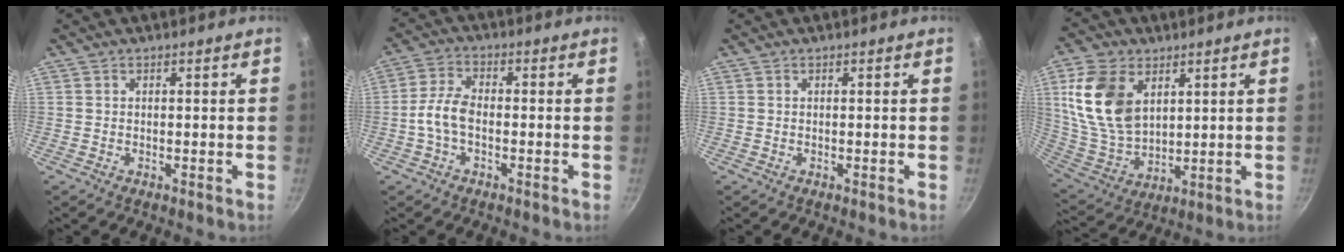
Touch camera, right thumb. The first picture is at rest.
{"total": 5.7, "force": [-1.4, 3.1, 4.5], "torque": [-0.093, 0.026, -0.036]}
{"total": 0.0}
{"total": 16.8, "force": [5.5, 11.0, 11.5], "torque": [-0.207, -0.021, 0.122]}